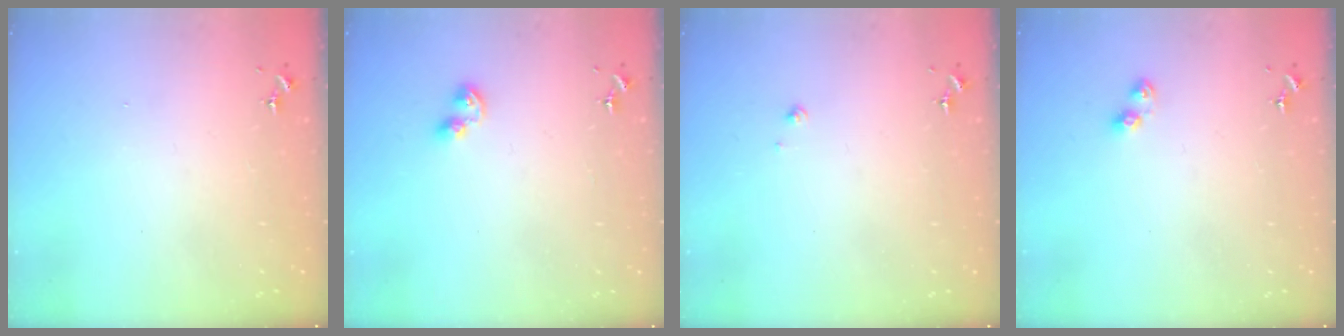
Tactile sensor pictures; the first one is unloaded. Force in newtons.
{"total": 4.5, "press": 4.4, "slide": 0.7}
{"total": 2.1, "press": 2.1, "slide": 0.2}
{"total": 4.8, "press": 4.7, "slide": 0.7}